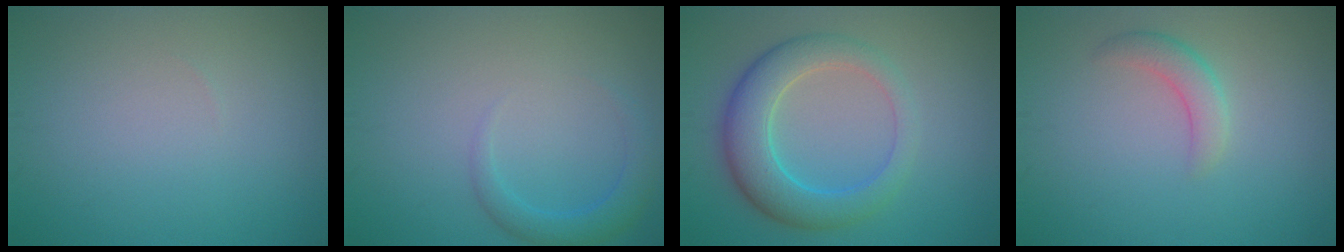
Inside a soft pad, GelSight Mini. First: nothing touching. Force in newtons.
{"total": 2.2, "press": 2.2, "slide": 0.3}
{"total": 5.8, "press": 5.8, "slide": 0.1}
{"total": 2.1, "press": 2.1, "slide": 0.2}